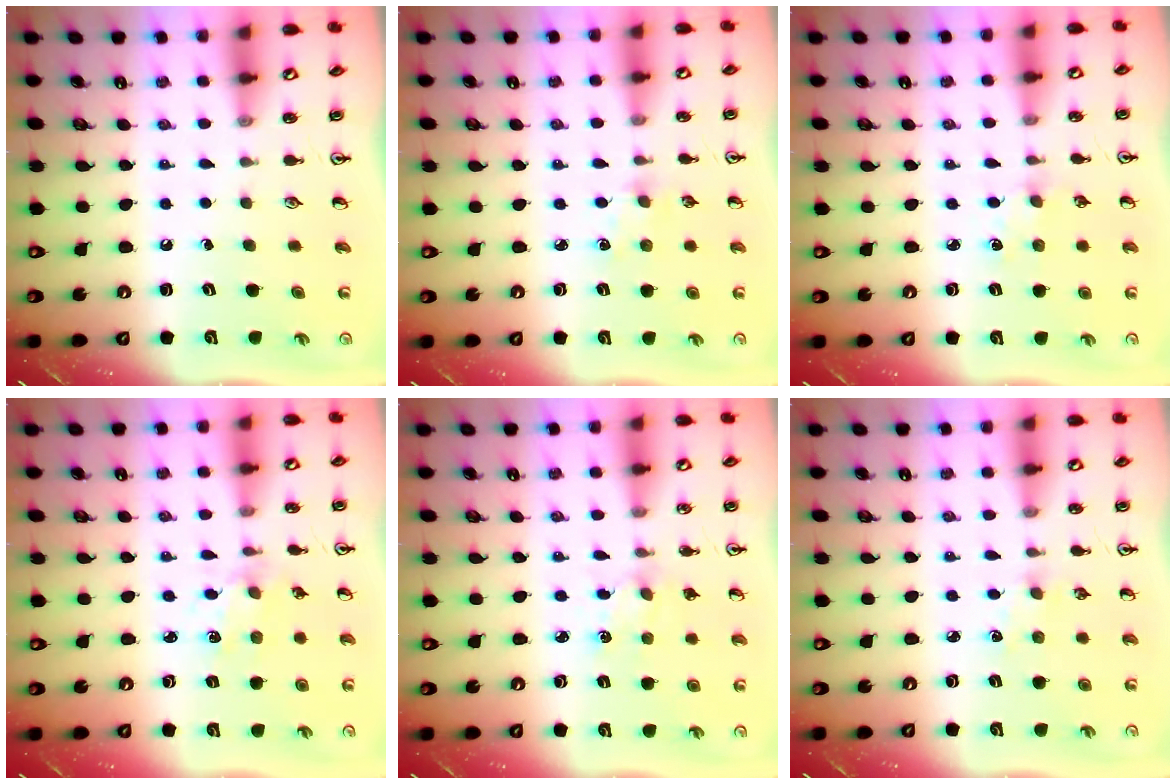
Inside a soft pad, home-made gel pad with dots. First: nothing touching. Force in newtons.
{"total": 3.0, "press": 3.0, "slide": 0.5}
{"total": 2.3, "press": 2.3, "slide": 0.3}
{"total": 1.7, "press": 1.7, "slide": 0.3}
{"total": 2.7, "press": 2.7, "slide": 0.4}
{"total": 1.3, "press": 1.3, "slide": 0.3}